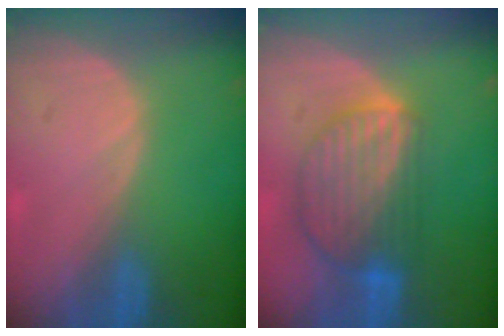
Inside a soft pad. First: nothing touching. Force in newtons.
{"total": 9.0, "press": 7.8, "slide": 4.6}